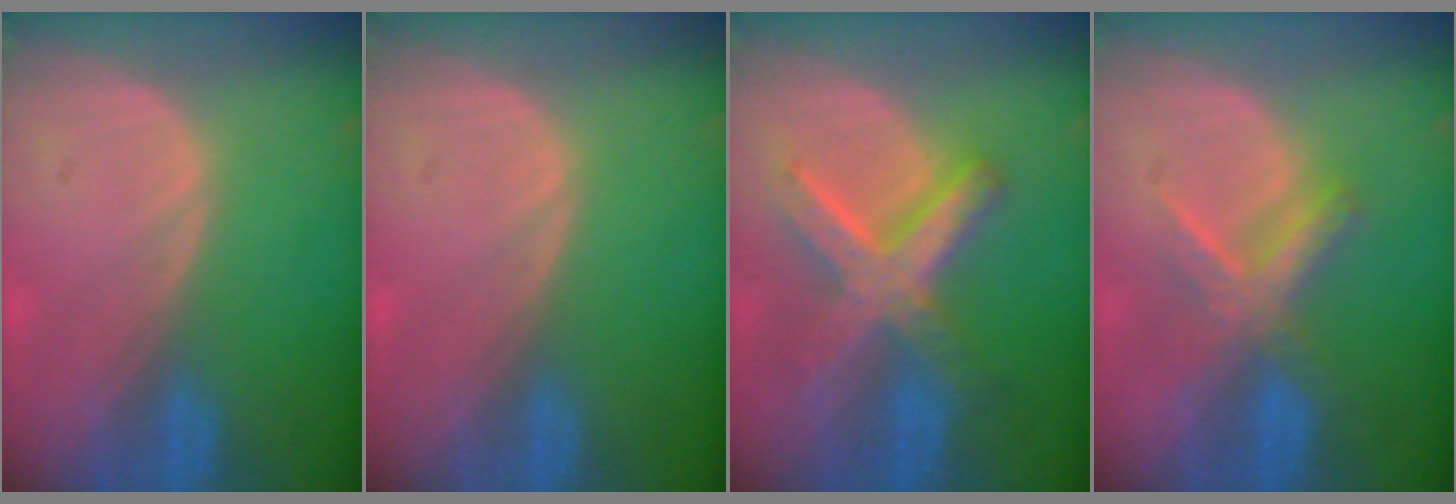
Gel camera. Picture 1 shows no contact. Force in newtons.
{"total": 0.0}
{"total": 8.8, "press": 8.8, "slide": 0.7}
{"total": 5.7, "press": 5.7, "slide": 0.4}